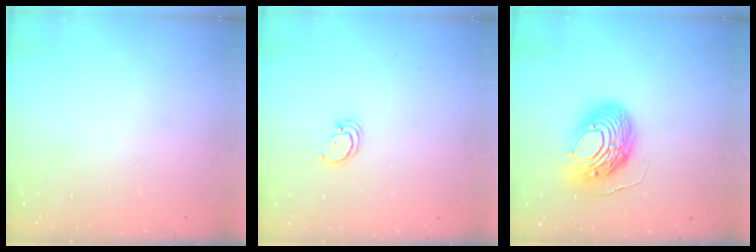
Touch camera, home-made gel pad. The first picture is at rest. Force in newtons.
{"total": 2.4, "press": 2.4, "slide": 0.2}
{"total": 14.1, "press": 13.9, "slide": 2.6}